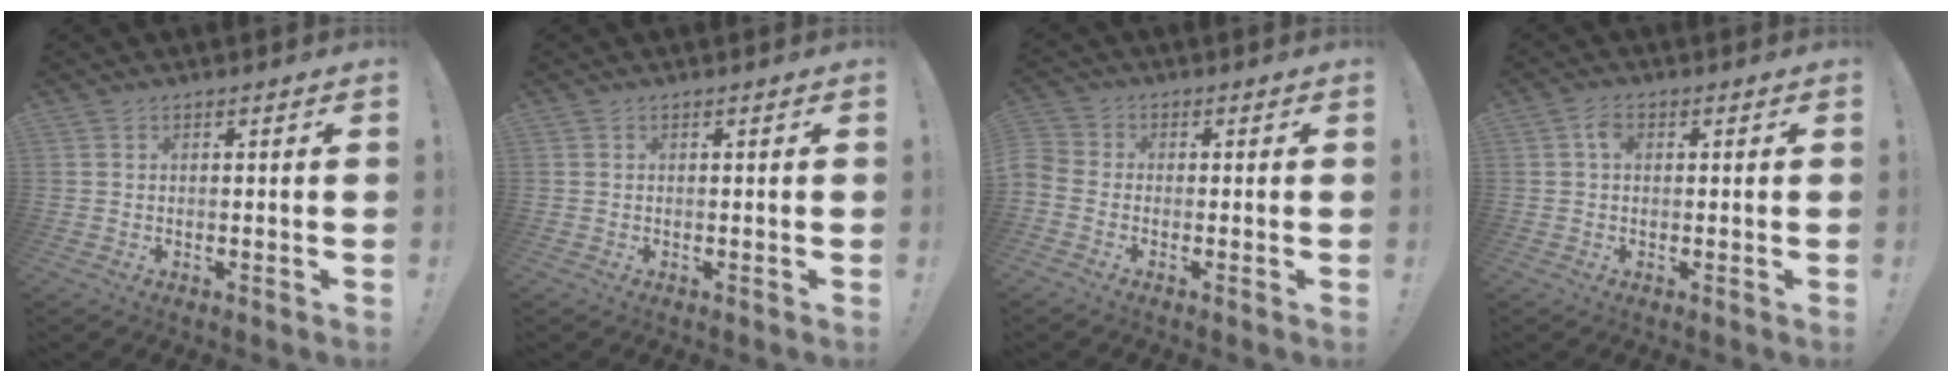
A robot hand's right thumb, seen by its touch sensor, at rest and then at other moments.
{"total": 0.0}
{"total": 2.8, "force": [-1.6, 1.9, 1.4], "torque": [-0.030, 0.005, -0.028]}
{"total": 2.9, "force": [0.5, 1.9, 2.1], "torque": [-0.038, 0.008, 0.007]}